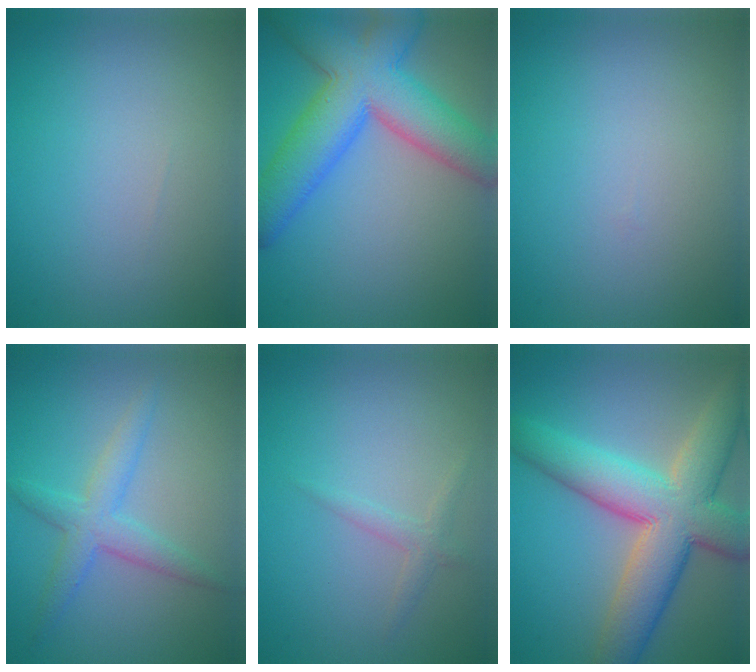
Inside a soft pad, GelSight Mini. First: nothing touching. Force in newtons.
{"total": 10.2, "press": 10.2, "slide": 0.6}
{"total": 0.0}
{"total": 3.2, "press": 3.2, "slide": 0.1}
{"total": 1.3, "press": 1.3, "slide": 0.0}
{"total": 10.5, "press": 10.5, "slide": 0.8}